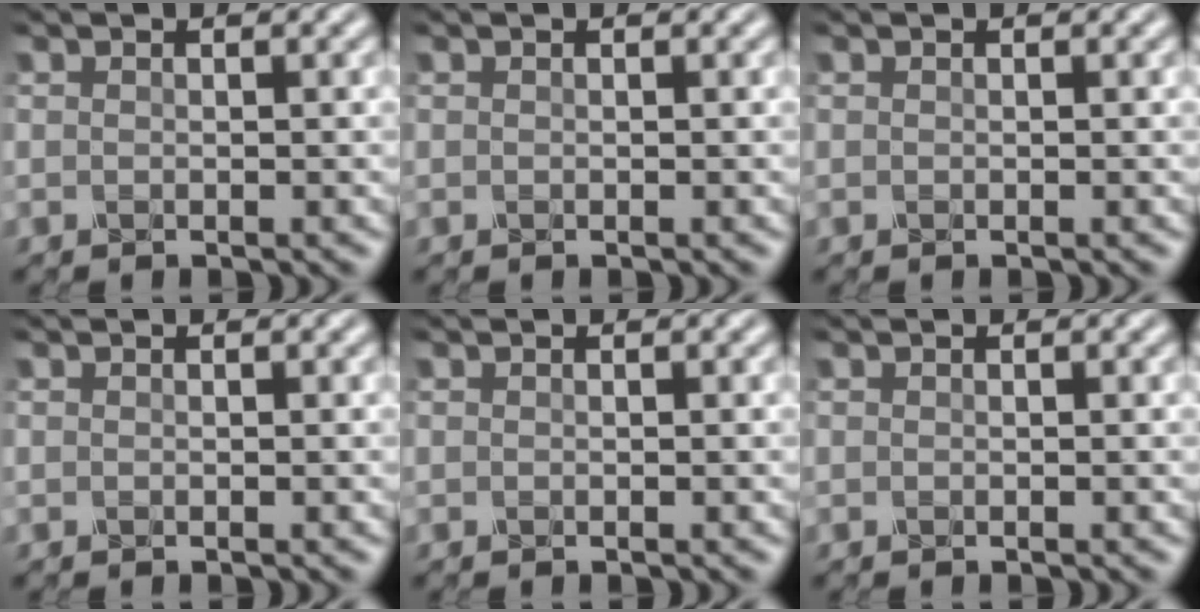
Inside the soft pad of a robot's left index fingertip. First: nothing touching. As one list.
[{"total": 0.0}, {"total": 0.0}, {"total": 0.0}, {"total": 0.0}, {"total": 0.0}]